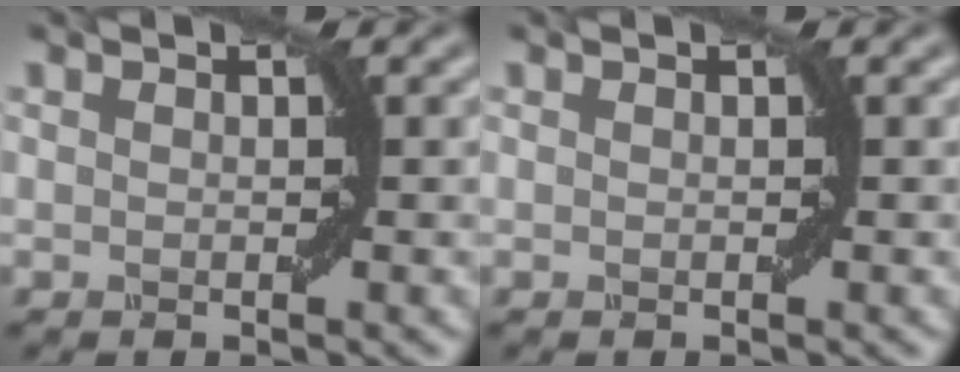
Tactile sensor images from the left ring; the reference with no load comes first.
{"total": 0.0}